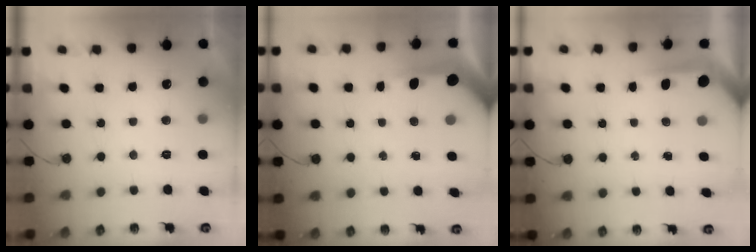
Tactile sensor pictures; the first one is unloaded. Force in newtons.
{"total": 5.7, "press": 5.7, "slide": 0.3}
{"total": 4.0, "press": 4.0, "slide": 0.3}